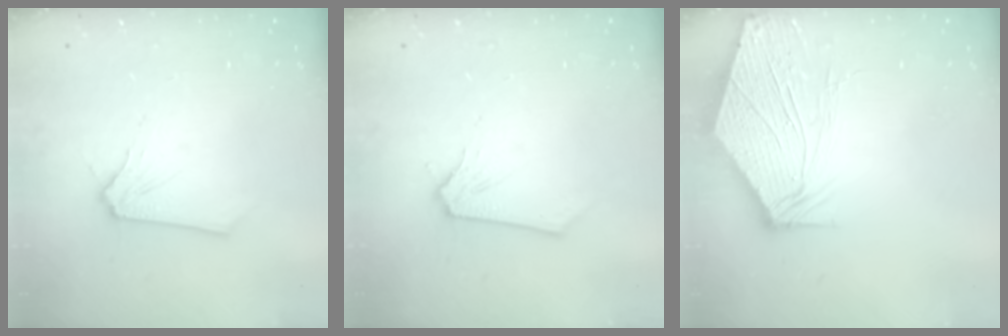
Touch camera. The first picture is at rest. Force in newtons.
{"total": 0.0}
{"total": 11.7, "press": 11.5, "slide": 1.9}